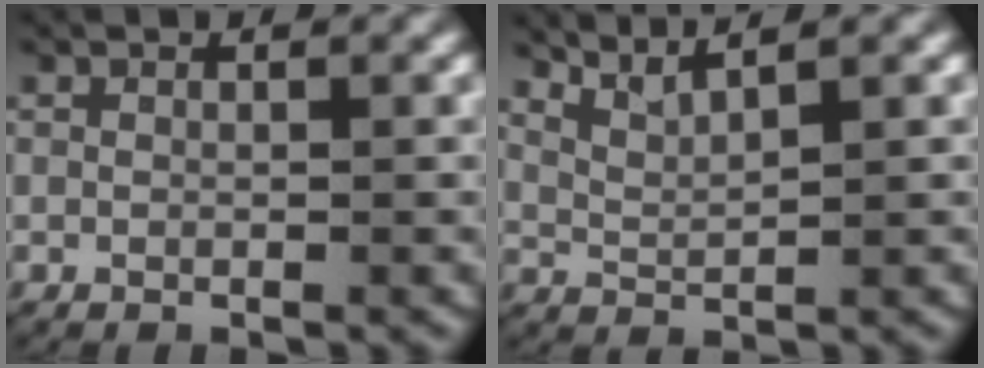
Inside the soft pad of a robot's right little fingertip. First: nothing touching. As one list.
[{"total": 3.0, "force": [2.6, 0.9, 1.3], "torque": [-0.034, -0.002, 0.048]}]